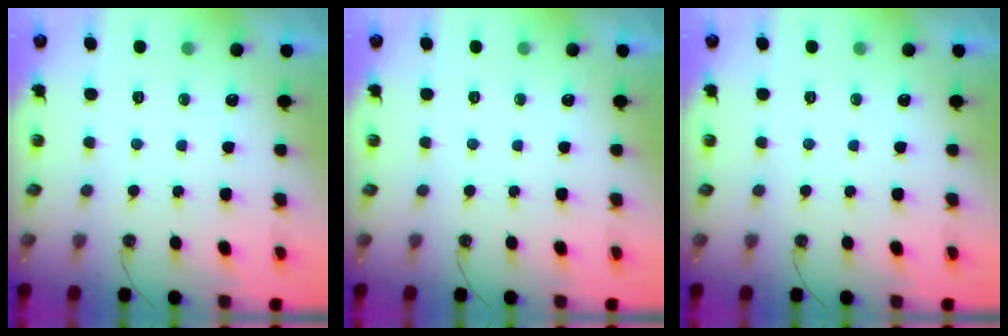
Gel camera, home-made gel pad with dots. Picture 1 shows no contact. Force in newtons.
{"total": 0.0}
{"total": 0.0}